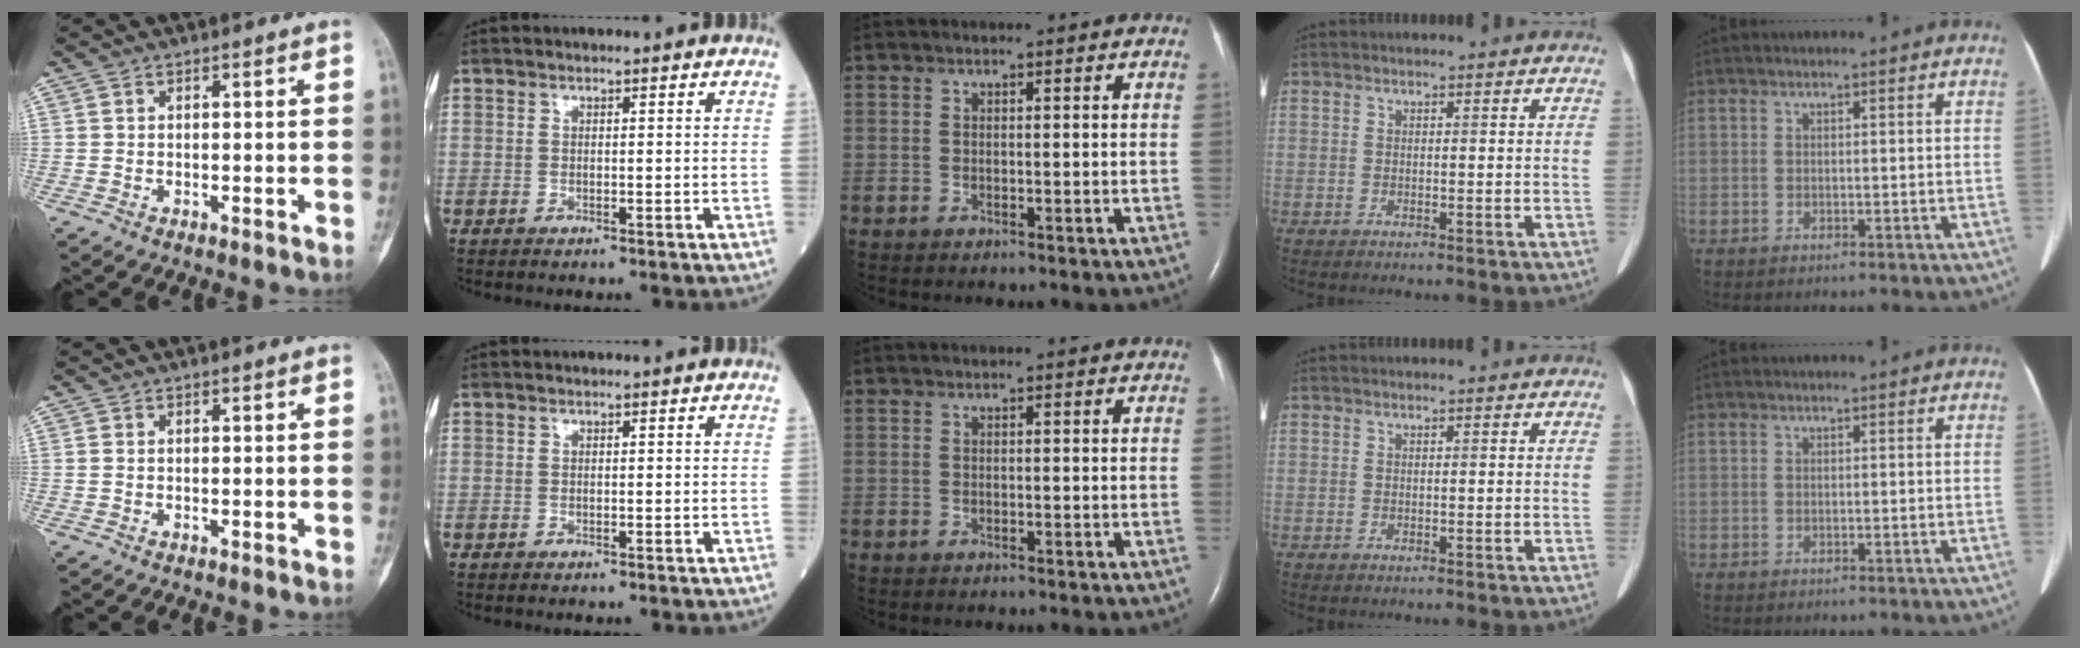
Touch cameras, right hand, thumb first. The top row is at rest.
{}